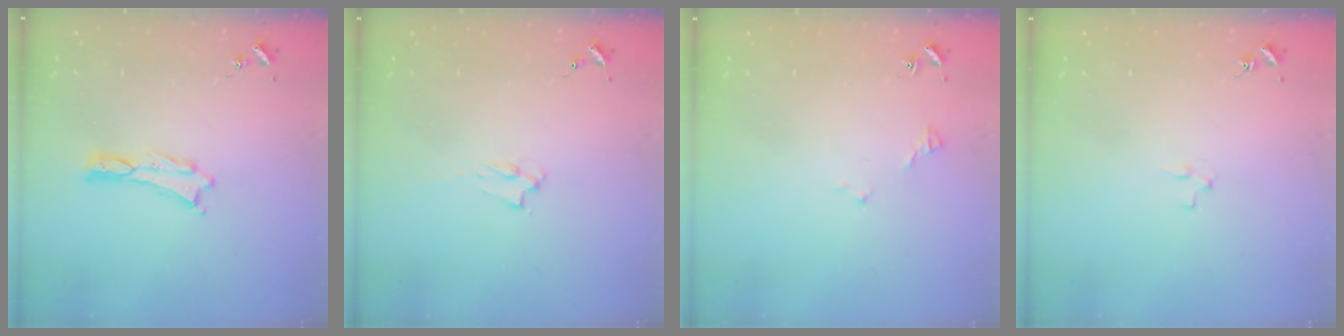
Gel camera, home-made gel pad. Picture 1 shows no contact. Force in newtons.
{"total": 1.4, "press": 1.3, "slide": 0.3}
{"total": 2.9, "press": 2.9, "slide": 0.3}
{"total": 1.9, "press": 1.9, "slide": 0.2}